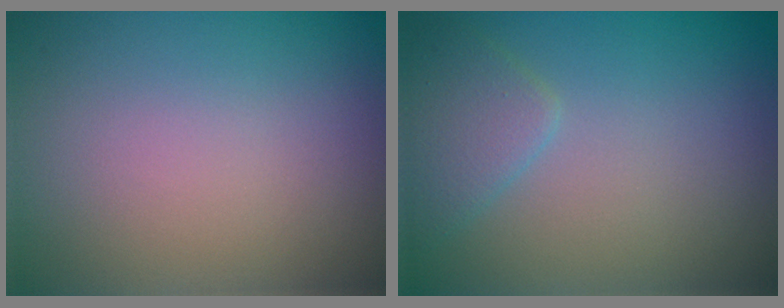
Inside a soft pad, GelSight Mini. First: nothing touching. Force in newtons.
{"total": 2.4, "press": 2.4, "slide": 0.1}